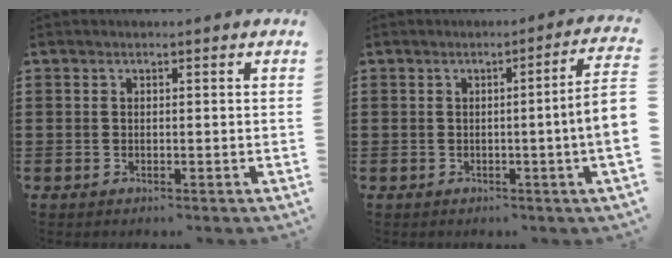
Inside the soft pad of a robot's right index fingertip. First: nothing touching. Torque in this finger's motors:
{"motor_torque": [1.35, -0.36, 0.60, 0.17]}